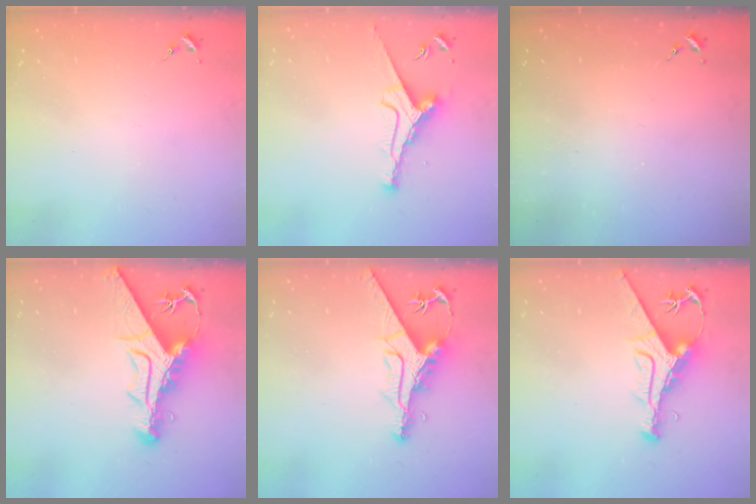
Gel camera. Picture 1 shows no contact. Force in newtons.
{"total": 8.9, "press": 8.9, "slide": 0.5}
{"total": 0.0}
{"total": 17.2, "press": 17.1, "slide": 1.8}
{"total": 11.0, "press": 10.9, "slide": 1.1}
{"total": 10.7, "press": 10.6, "slide": 1.4}